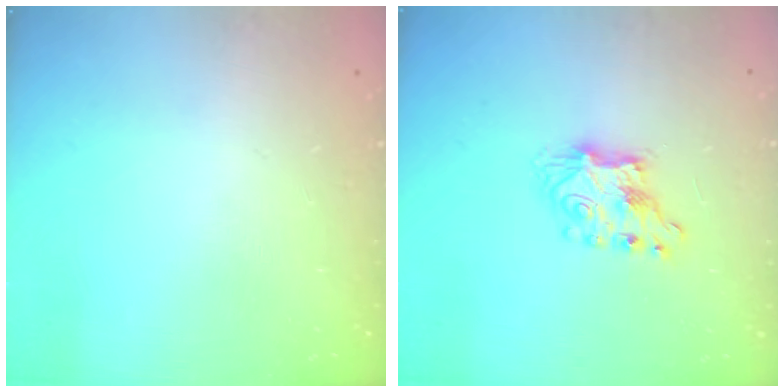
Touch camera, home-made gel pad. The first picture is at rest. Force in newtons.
{"total": 7.2, "press": 7.2, "slide": 0.4}